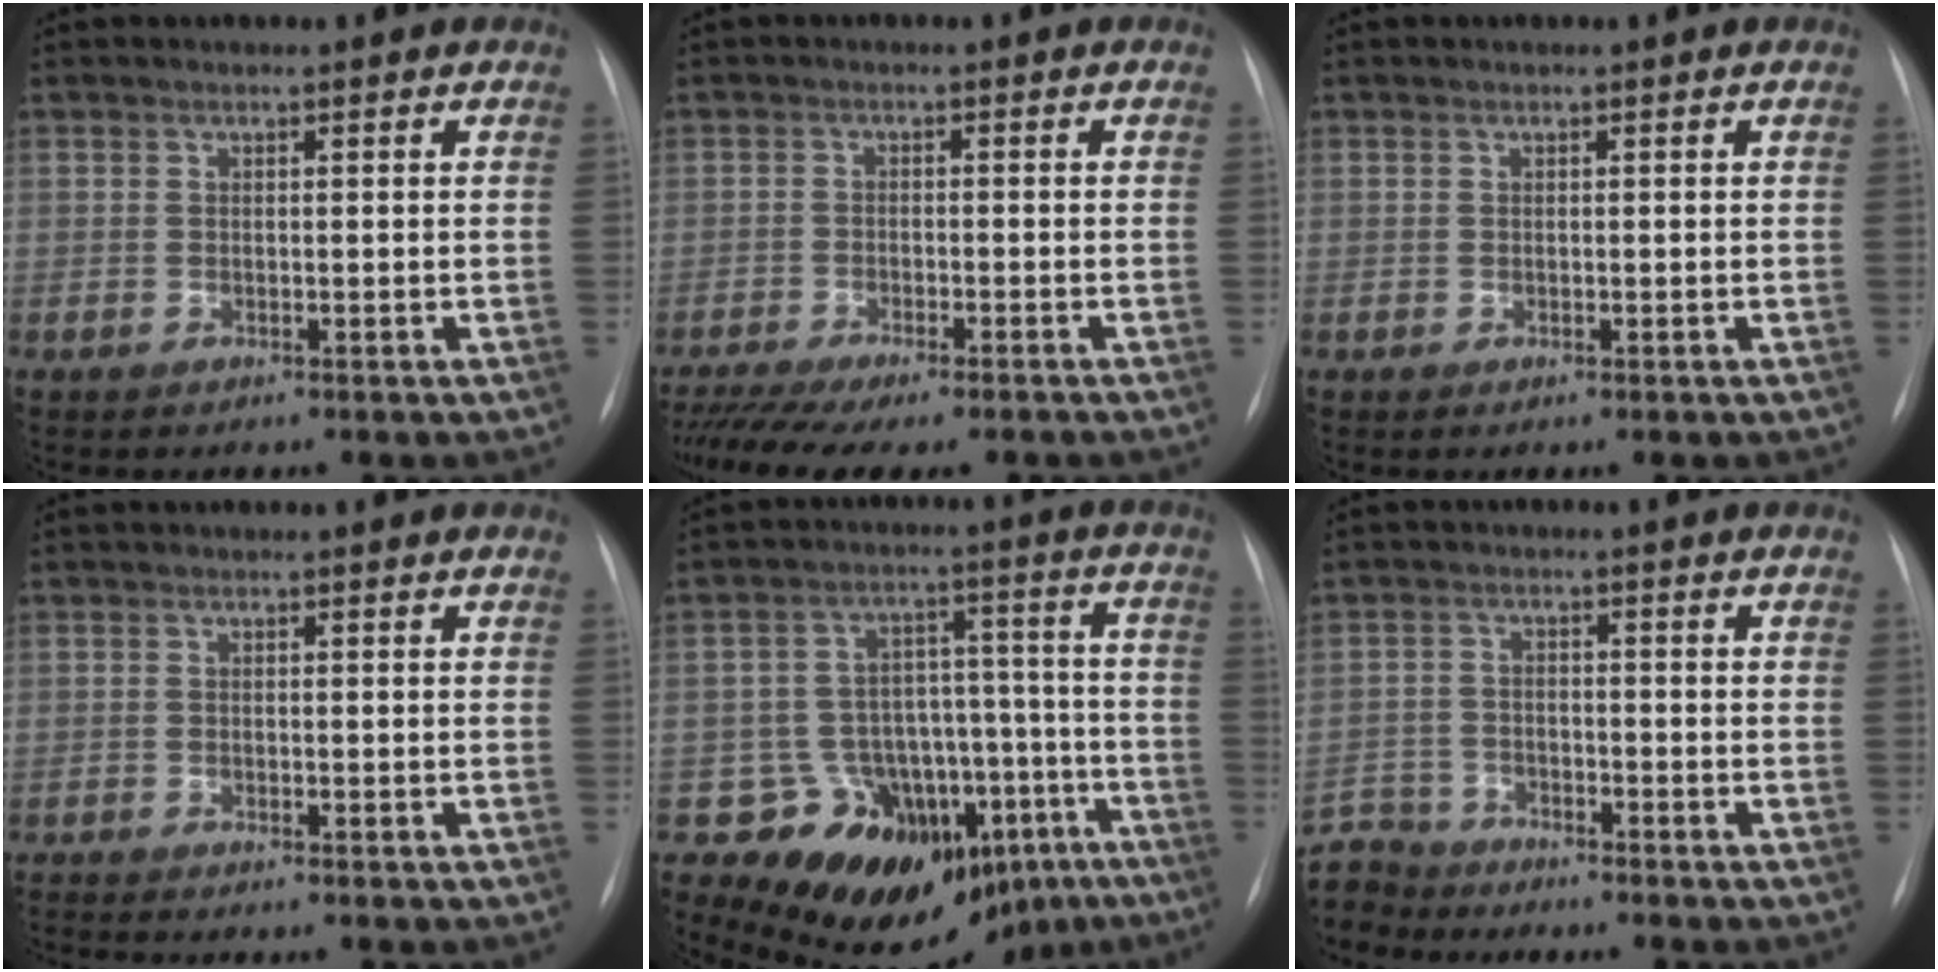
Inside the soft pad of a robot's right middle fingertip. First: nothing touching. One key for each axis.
{"total": 12.7, "fx": -10.7, "fy": 2.4, "fz": 6.4, "tx": -0.110, "ty": -0.016, "tz": -0.155}
{"total": 0.0}
{"total": 2.1, "fx": -2.0, "fy": -0.4, "fz": 0.6, "tx": -0.007, "ty": -0.004, "tz": -0.032}
{"total": 16.5, "fx": -10.9, "fy": 10.5, "fz": 6.5, "tx": -0.055, "ty": 0.094, "tz": -0.136}
{"total": 7.8, "fx": -7.3, "fy": 2.9, "fz": -0.1, "tx": -0.008, "ty": 0.004, "tz": -0.142}